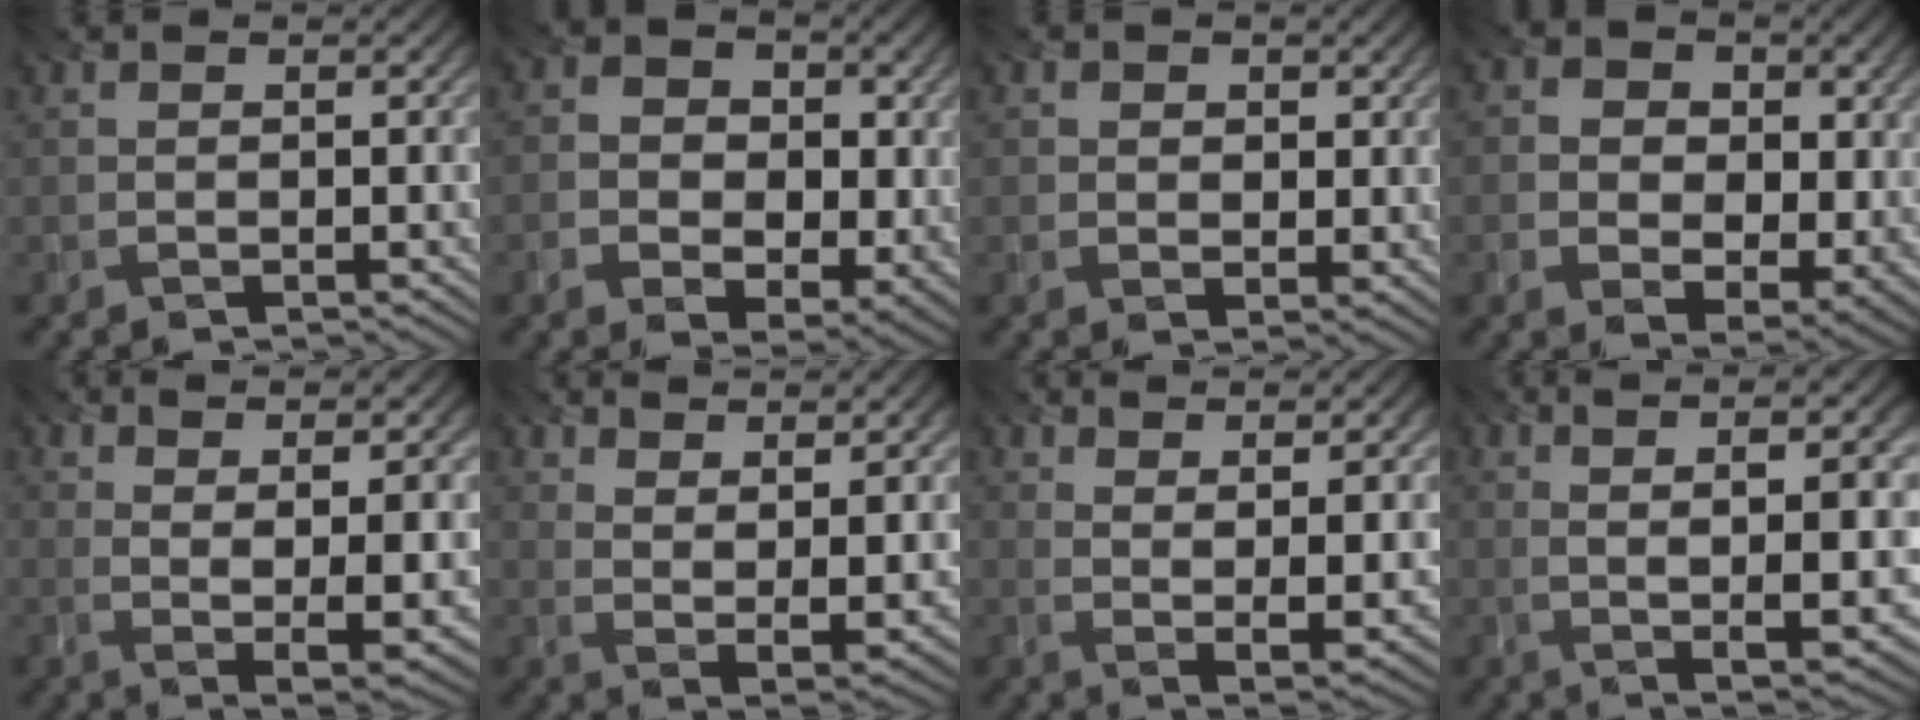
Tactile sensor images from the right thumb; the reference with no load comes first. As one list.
[{"total": 8.1, "force": [-0.5, 6.6, 4.8], "torque": [-0.104, -0.011, -0.010]}, {"total": 2.8, "force": [0.9, 2.3, 1.3], "torque": [-0.034, -0.004, 0.007]}, {"total": 9.1, "force": [1.3, 7.1, 5.5], "torque": [-0.127, -0.007, 0.021]}, {"total": 10.8, "force": [4.5, 3.3, 9.3], "torque": [-0.146, 0.013, 0.070]}, {"total": 11.3, "force": [7.6, 3.3, 7.7], "torque": [-0.139, 0.003, 0.114]}, {"total": 10.2, "force": [6.0, 2.4, 7.9], "torque": [-0.128, 0.005, 0.090]}, {"total": 10.1, "force": [1.8, 1.7, 9.8], "torque": [-0.157, 0.010, 0.038]}]